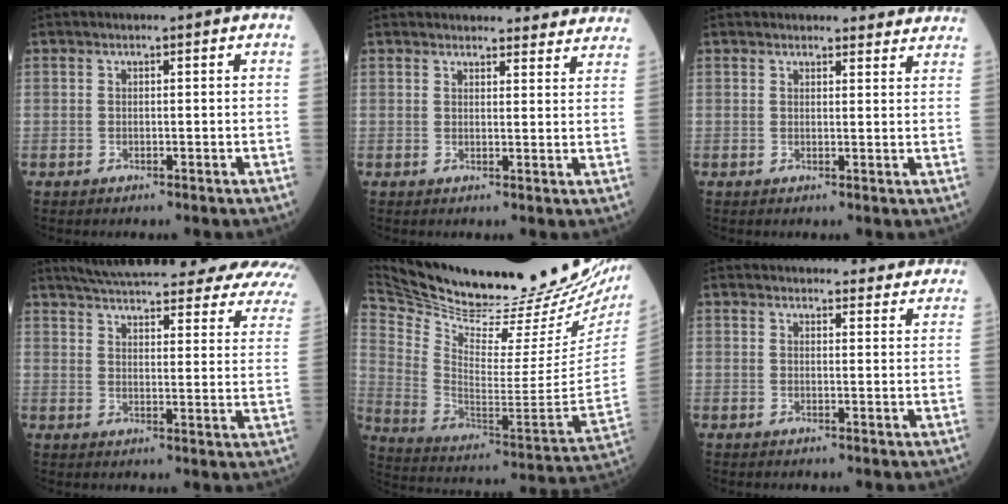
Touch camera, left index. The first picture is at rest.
{"total": 10.9, "force": [10.5, 2.6, 1.4], "torque": [0.023, 0.004, 0.095]}
{"total": 6.4, "force": [6.2, 1.7, 0.6], "torque": [0.013, 0.001, 0.050]}
{"total": 29.3, "force": [24.6, 4.8, 15.1], "torque": [-0.211, -0.038, 0.283]}
{"total": 32.7, "force": [28.8, 4.8, 14.8], "torque": [-0.263, -0.113, 0.408]}
{"total": 13.4, "force": [12.9, 3.1, 2.4], "torque": [0.010, 0.009, 0.130]}